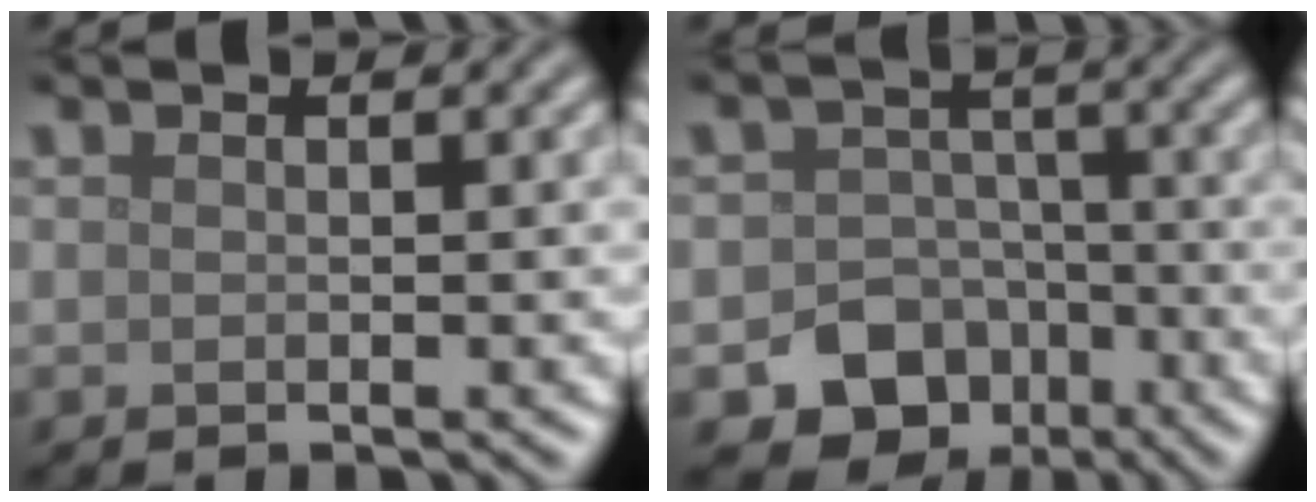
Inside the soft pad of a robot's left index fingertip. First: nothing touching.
{"total": 8.4, "force": [-4.4, 6.8, 2.2], "torque": [-0.002, -0.018, -0.082]}